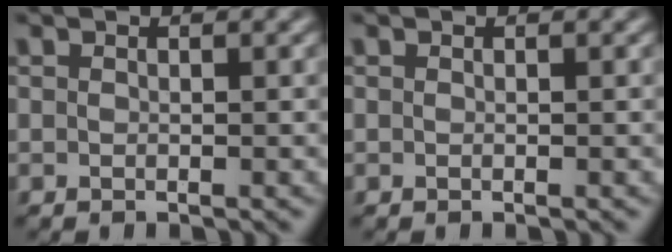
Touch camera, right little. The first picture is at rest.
{"total": 0.0}